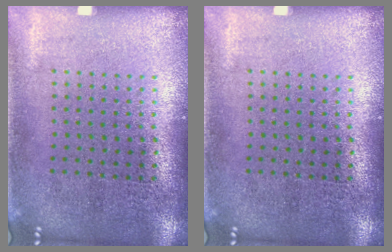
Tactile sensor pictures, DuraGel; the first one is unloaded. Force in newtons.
{"total": 0.0}